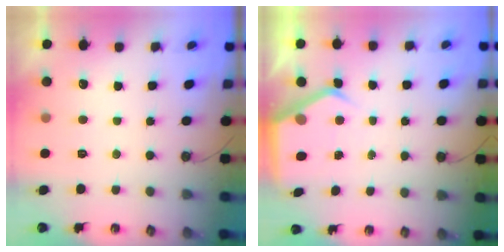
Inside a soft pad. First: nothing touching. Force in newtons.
{"total": 5.5, "press": 5.4, "slide": 0.8}